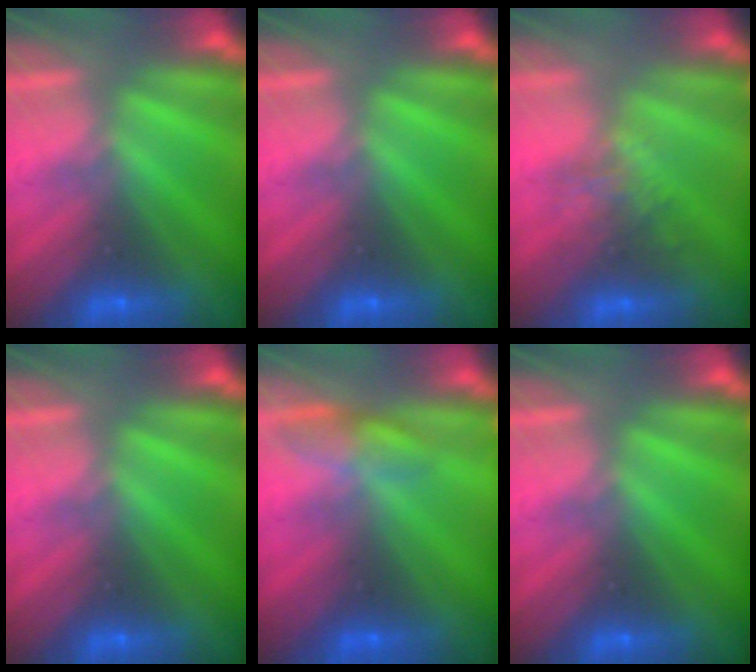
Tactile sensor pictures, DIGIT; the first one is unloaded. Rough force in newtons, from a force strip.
{"total": 0.0}
{"total": 3.8}
{"total": 0.0}
{"total": 3.9}
{"total": 0.0}